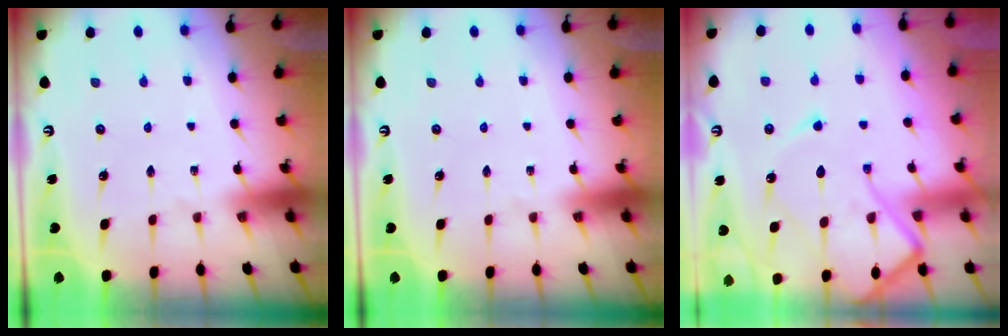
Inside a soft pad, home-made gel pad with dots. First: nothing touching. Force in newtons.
{"total": 0.0}
{"total": 14.5, "press": 14.4, "slide": 1.6}